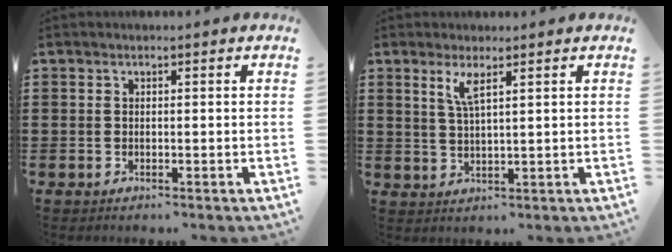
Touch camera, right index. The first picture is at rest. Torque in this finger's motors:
{"motor_torque": [0.19, 0.01, 0.08, 0.12]}